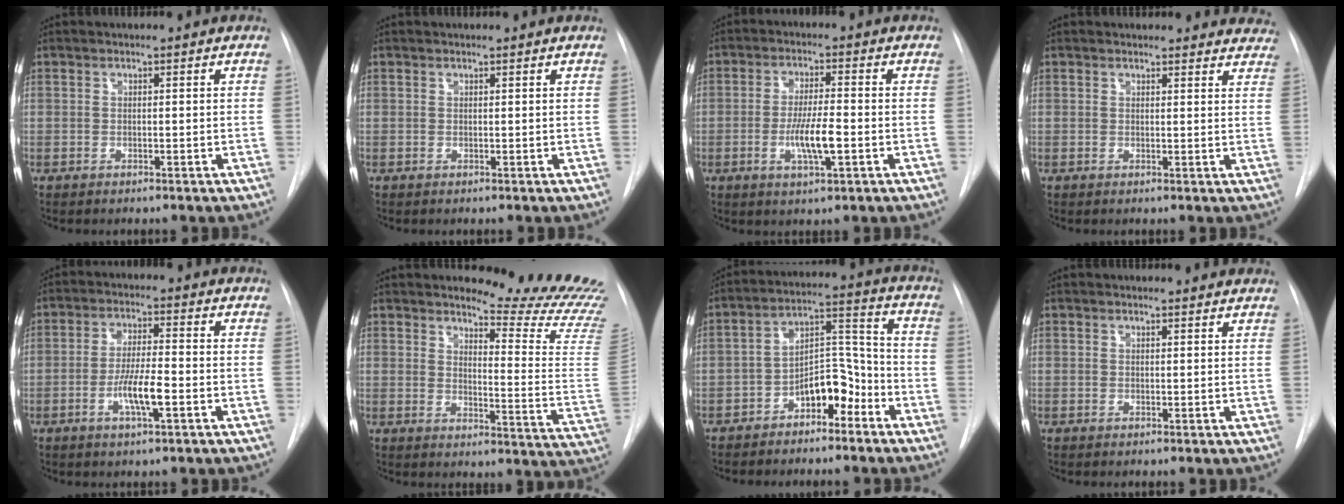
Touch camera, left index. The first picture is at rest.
{"total": 0.7, "force": [0.7, 0.0, 0.1], "torque": [-0.004, 0.006, 0.009]}
{"total": 6.6, "force": [-1.7, 1.0, 6.3], "torque": [-0.119, -0.005, -0.030]}
{"total": 11.6, "force": [11.0, 3.5, 1.3], "torque": [0.025, -0.019, 0.091]}
{"total": 6.4, "force": [-2.2, 0.8, 5.9], "torque": [-0.115, -0.002, -0.042]}
{"total": 18.1, "force": [17.4, -0.7, 4.9], "torque": [-0.069, -0.163, 0.193]}
{"total": 8.9, "force": [-5.3, 4.2, 5.7], "torque": [-0.095, 0.037, -0.086]}
{"total": 3.8, "force": [3.7, 0.6, 0.5], "torque": [-0.010, 0.006, 0.030]}